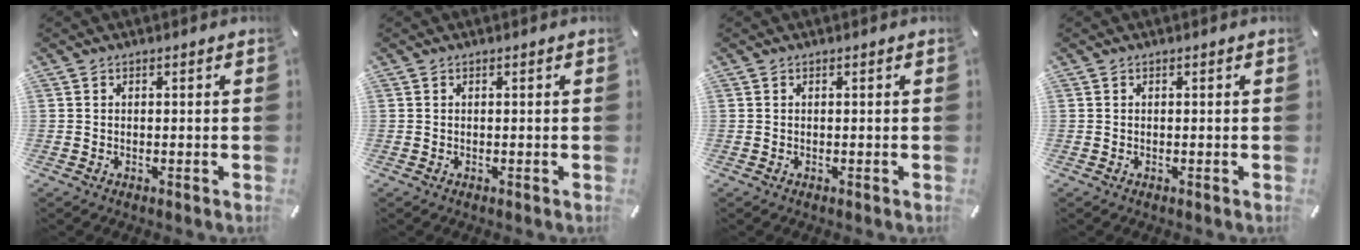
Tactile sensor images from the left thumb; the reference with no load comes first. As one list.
[{"total": 0.0}, {"total": 0.0}, {"total": 0.0}]